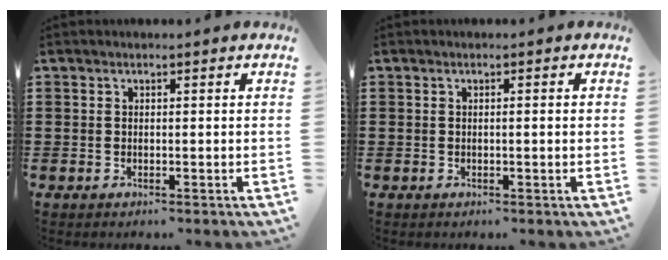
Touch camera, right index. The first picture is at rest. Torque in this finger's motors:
{"motor_torque": [-0.28, -0.11, -0.01, -0.01]}